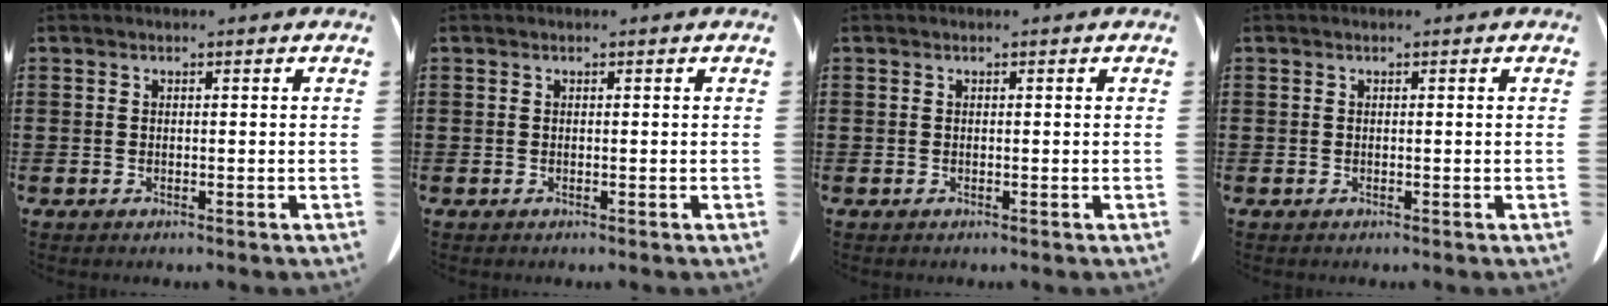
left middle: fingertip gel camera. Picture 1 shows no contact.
{"total": 0.0}
{"total": 0.0}
{"total": 0.0}